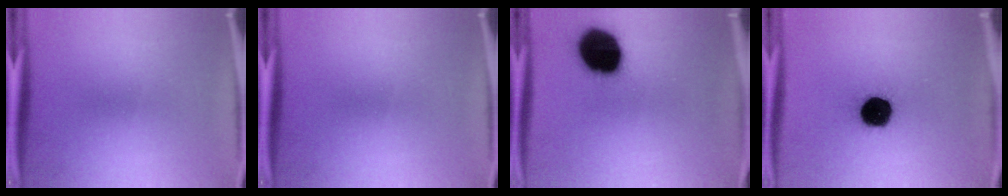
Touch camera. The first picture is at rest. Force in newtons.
{"total": 0.0}
{"total": 19.3}
{"total": 14.0}